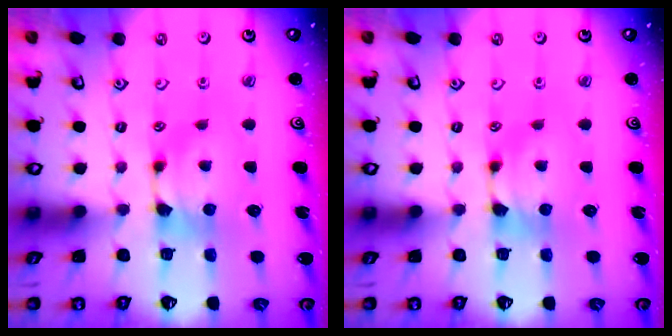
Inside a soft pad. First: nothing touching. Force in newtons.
{"total": 0.0}